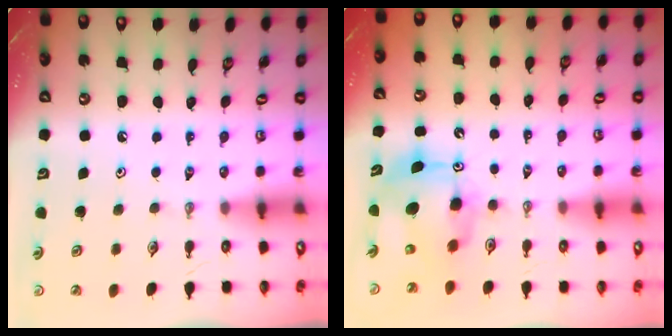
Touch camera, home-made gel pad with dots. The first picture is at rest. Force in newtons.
{"total": 9.3, "press": 9.3, "slide": 0.7}